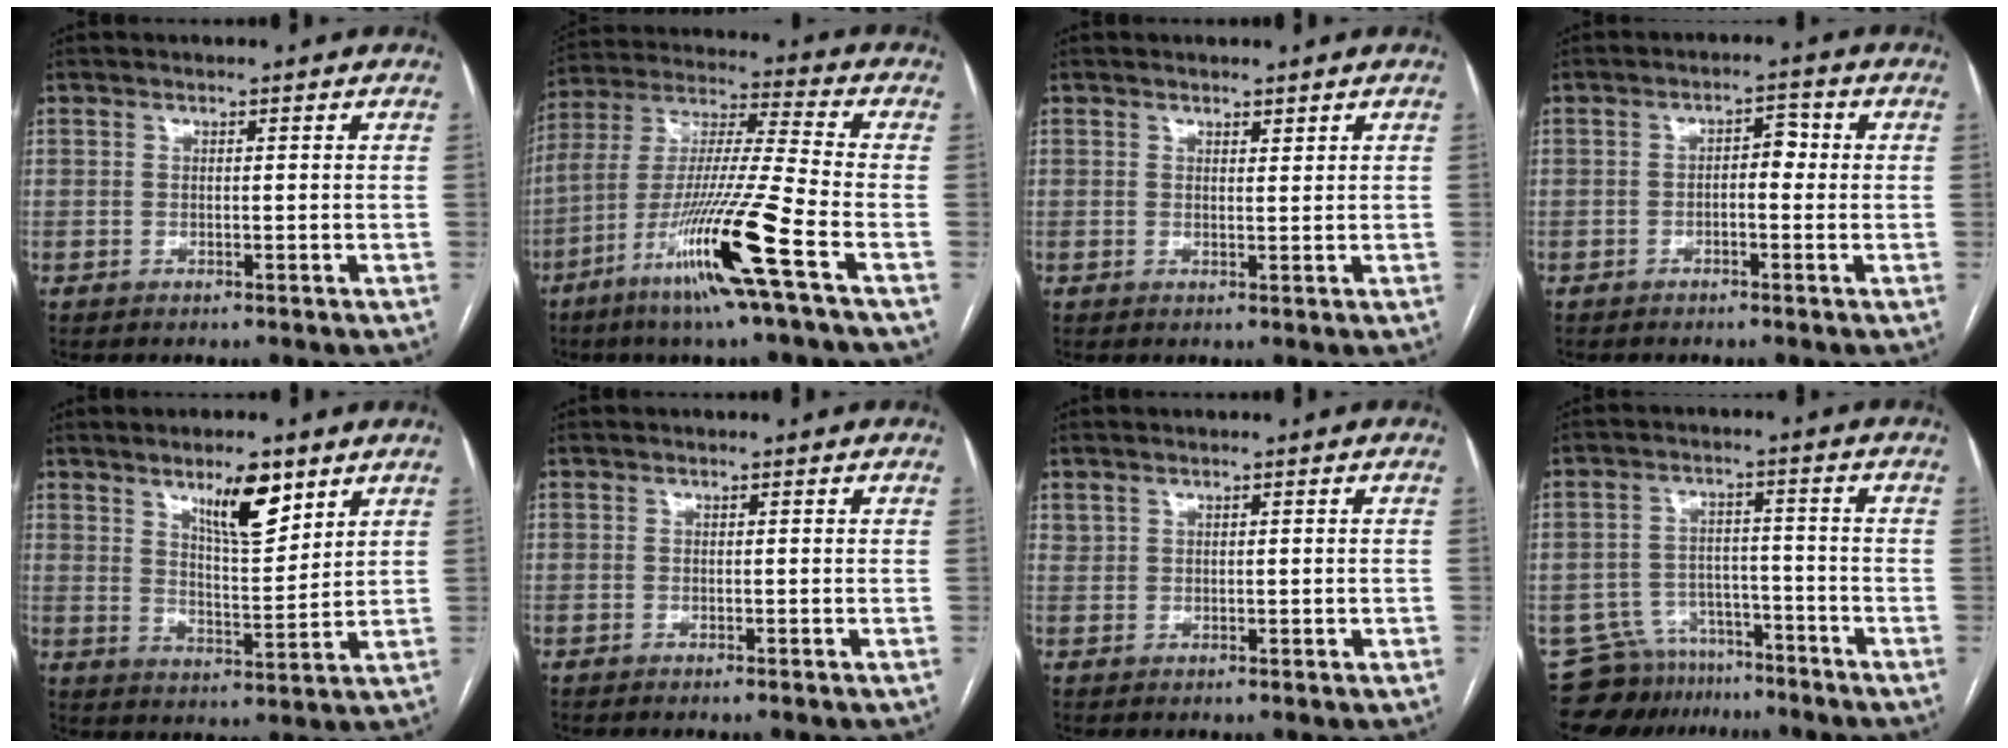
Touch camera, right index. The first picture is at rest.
{"total": 17.5, "force": [-8.4, -1.1, 15.3], "torque": [-0.318, -0.031, -0.161]}
{"total": 1.0, "force": [0.9, 0.3, 0.4], "torque": [-0.008, -0.004, 0.014]}
{"total": 3.2, "force": [-0.3, 1.5, 2.8], "torque": [-0.038, 0.017, -0.006]}
{"total": 8.7, "force": [5.4, 2.1, 6.5], "torque": [-0.112, -0.004, 0.094]}
{"total": 0.0}
{"total": 1.5, "force": [0.9, 0.9, 0.8], "torque": [-0.019, 0.005, 0.026]}
{"total": 9.7, "force": [-8.2, 5.2, 0.3], "torque": [-0.007, 0.023, -0.126]}